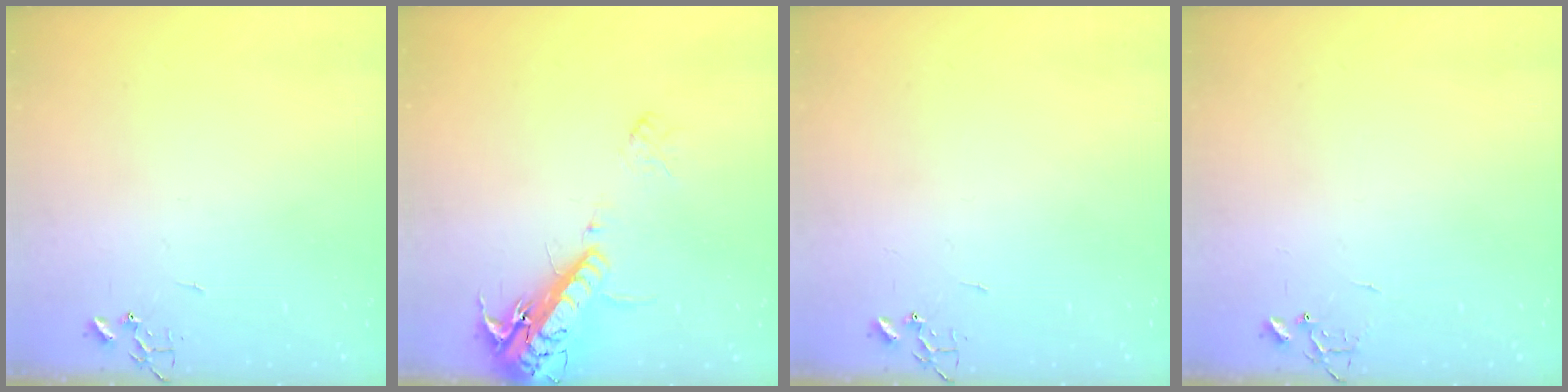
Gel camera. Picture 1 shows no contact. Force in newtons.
{"total": 16.4, "press": 15.9, "slide": 3.8}
{"total": 0.0}
{"total": 5.8, "press": 5.8, "slide": 0.5}